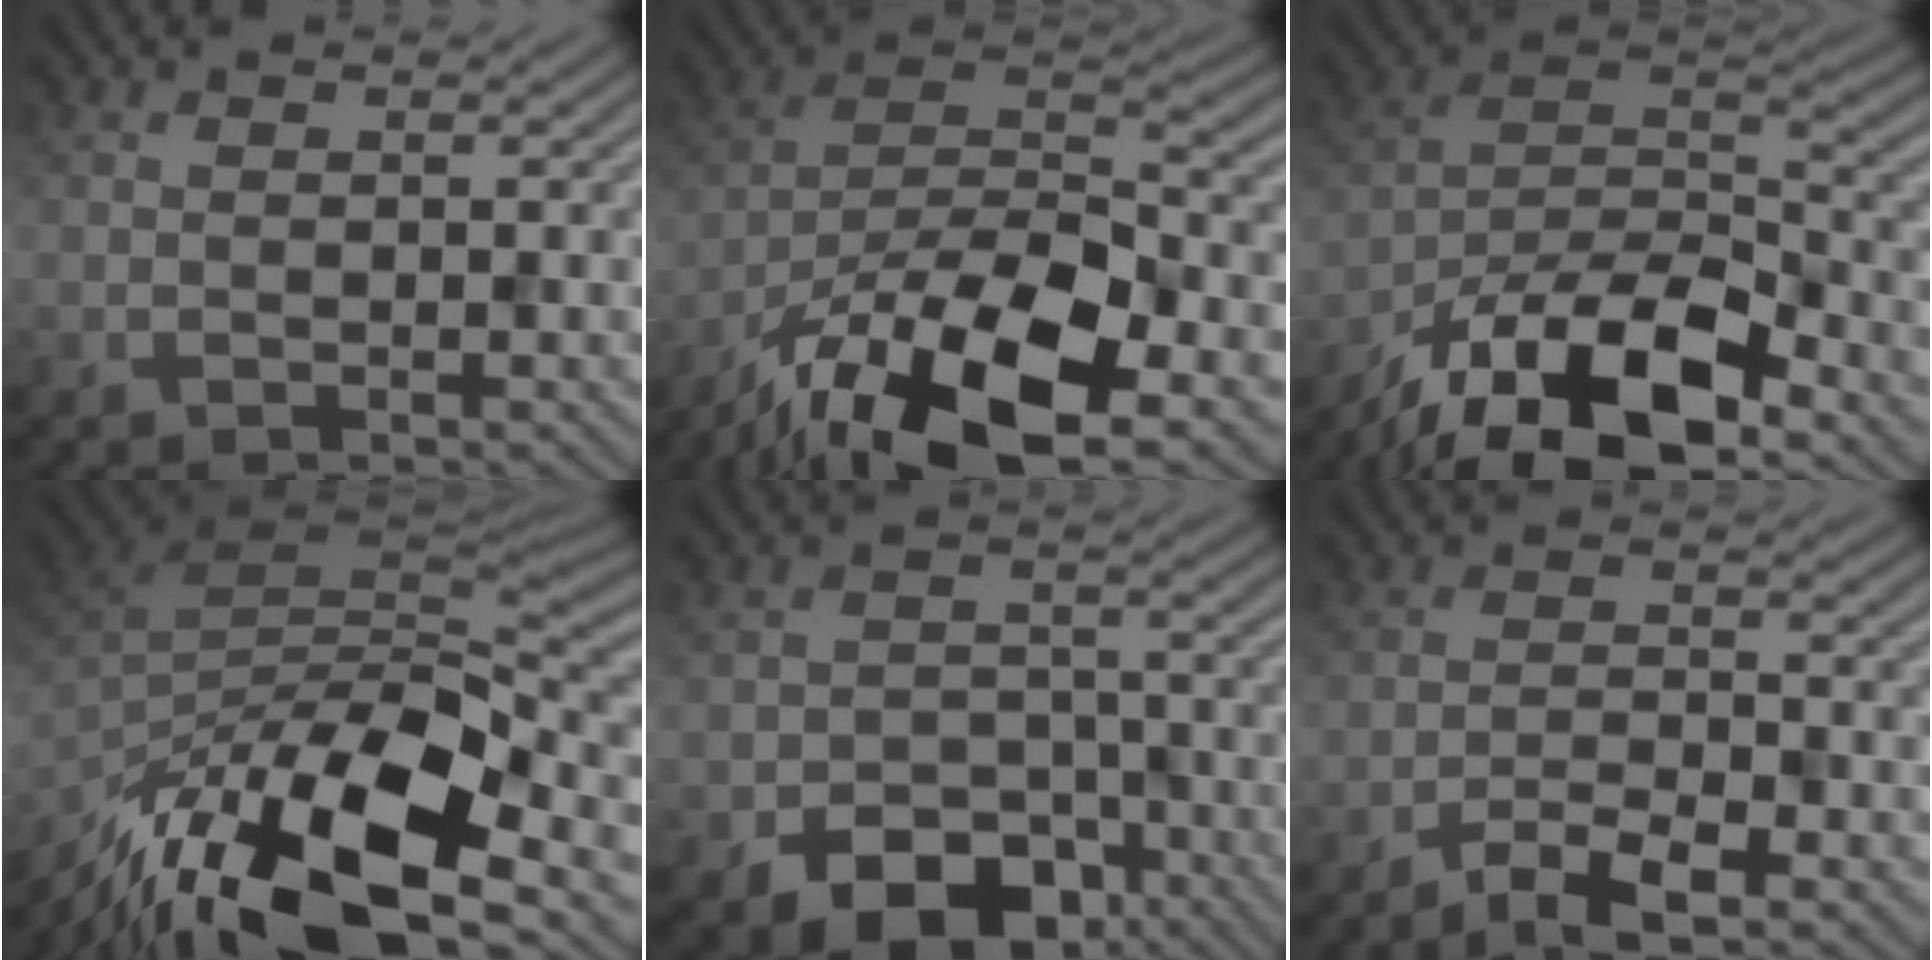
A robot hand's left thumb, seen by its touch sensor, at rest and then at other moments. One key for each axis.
{"total": 16.6, "fx": -11.1, "fy": 5.6, "fz": 11.1, "tx": -0.215, "ty": -0.013, "tz": -0.211}
{"total": 17.2, "fx": -11.9, "fy": 6.1, "fz": 10.7, "tx": -0.221, "ty": -0.018, "tz": -0.213}
{"total": 18.1, "fx": -9.9, "fy": 7.7, "fz": 13.0, "tx": -0.284, "ty": -0.024, "tz": -0.170}
{"total": 9.4, "fx": -5.9, "fy": 5.9, "fz": 4.3, "tx": -0.071, "ty": -0.022, "tz": -0.095}
{"total": 4.5, "fx": -3.3, "fy": 0.8, "fz": 2.9, "tx": -0.056, "ty": 0.003, "tz": -0.066}